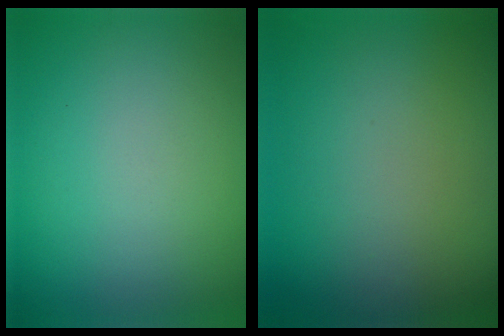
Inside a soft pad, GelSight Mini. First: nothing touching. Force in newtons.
{"total": 0.0}